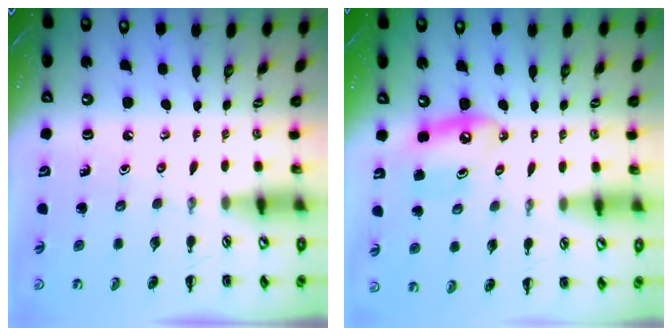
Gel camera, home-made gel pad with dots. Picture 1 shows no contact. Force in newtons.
{"total": 8.0, "press": 7.8, "slide": 1.8}